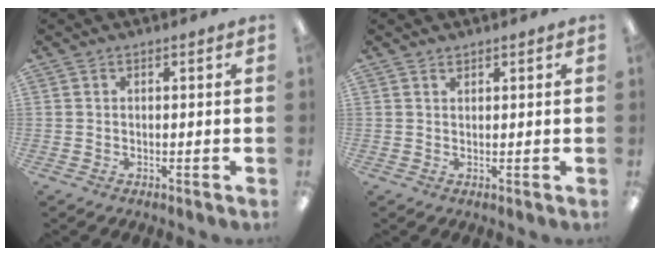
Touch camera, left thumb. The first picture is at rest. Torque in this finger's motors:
{"motor_torque": [-0.34, -0.35, -0.11, -0.06, -0.02]}